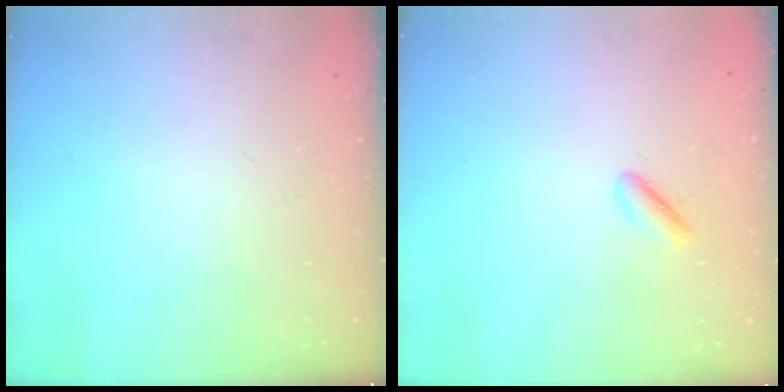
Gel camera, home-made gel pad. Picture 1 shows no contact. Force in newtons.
{"total": 1.6, "press": 1.5, "slide": 0.5}